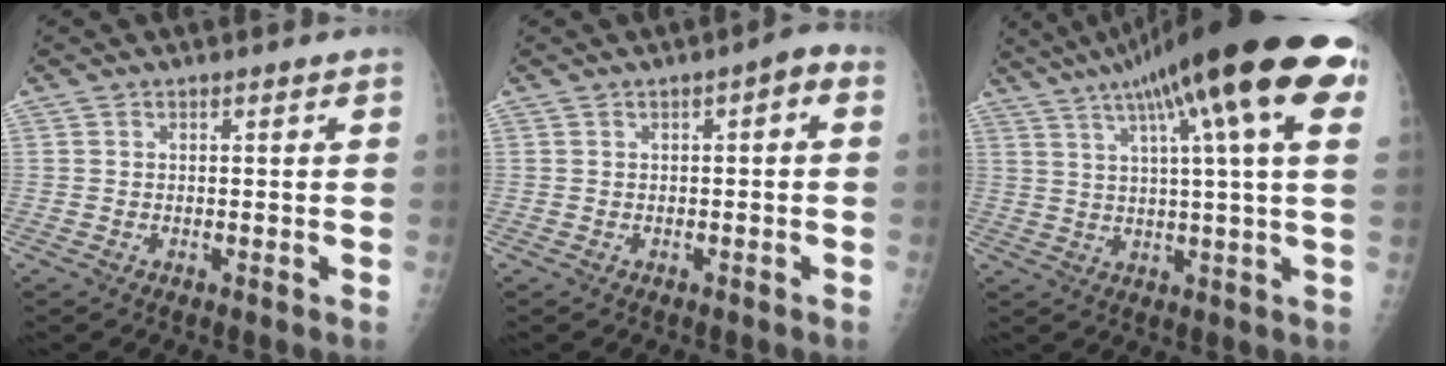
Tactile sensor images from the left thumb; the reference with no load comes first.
{"total": 2.6, "force": [0.0, 1.0, 2.4], "torque": [-0.028, 0.019, -0.007]}
{"total": 26.0, "force": [12.0, 4.4, 22.7], "torque": [-0.332, 0.021, 0.169]}